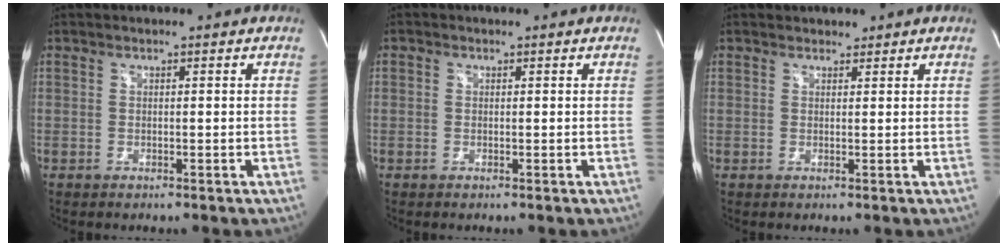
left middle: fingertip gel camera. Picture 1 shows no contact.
{"total": 1.6, "force": [-0.7, -0.9, -1.1], "torque": [0.017, -0.010, -0.013]}
{"total": 2.0, "force": [1.8, 0.8, 0.3], "torque": [-0.005, 0.016, 0.029]}